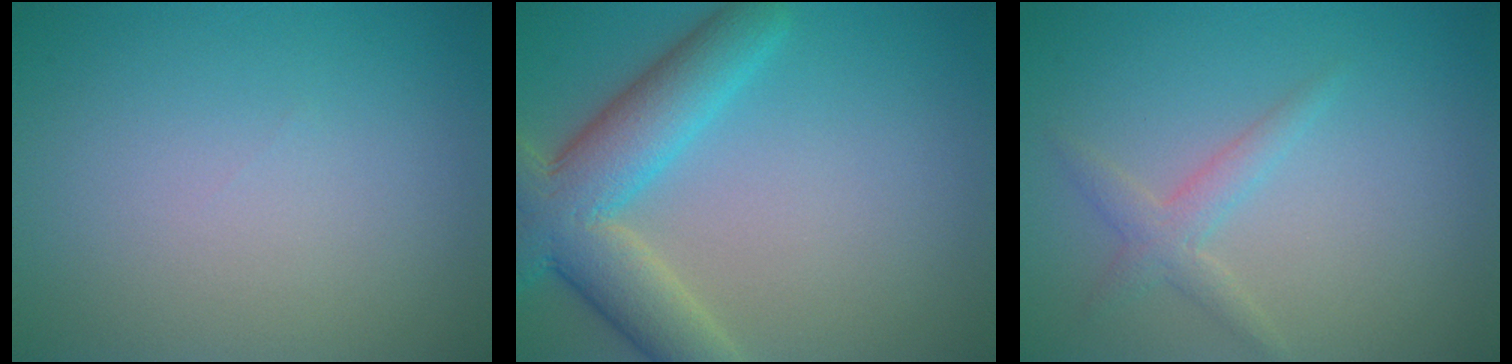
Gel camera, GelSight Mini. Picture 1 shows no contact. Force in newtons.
{"total": 7.7, "press": 7.7, "slide": 0.4}
{"total": 1.9, "press": 1.9, "slide": 0.1}